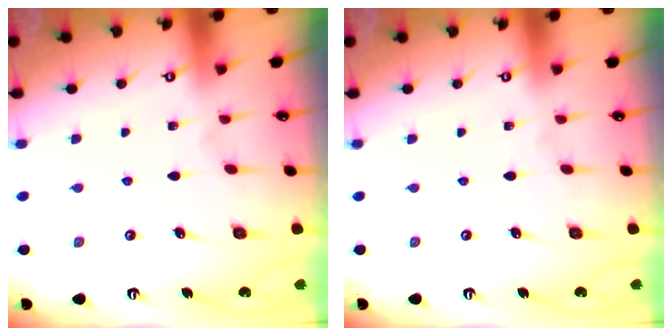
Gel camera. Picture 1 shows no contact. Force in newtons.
{"total": 0.0}